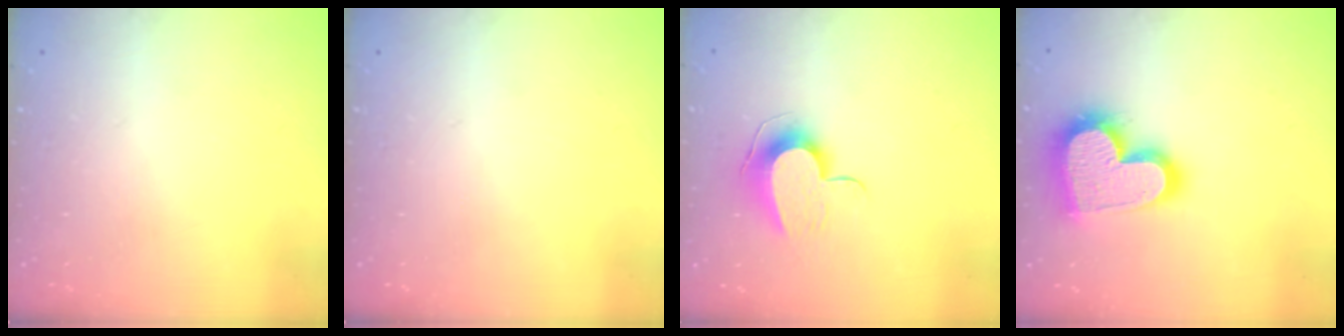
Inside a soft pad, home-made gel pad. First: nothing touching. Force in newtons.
{"total": 0.0}
{"total": 9.4, "press": 9.4, "slide": 0.6}
{"total": 21.5, "press": 21.4, "slide": 1.5}